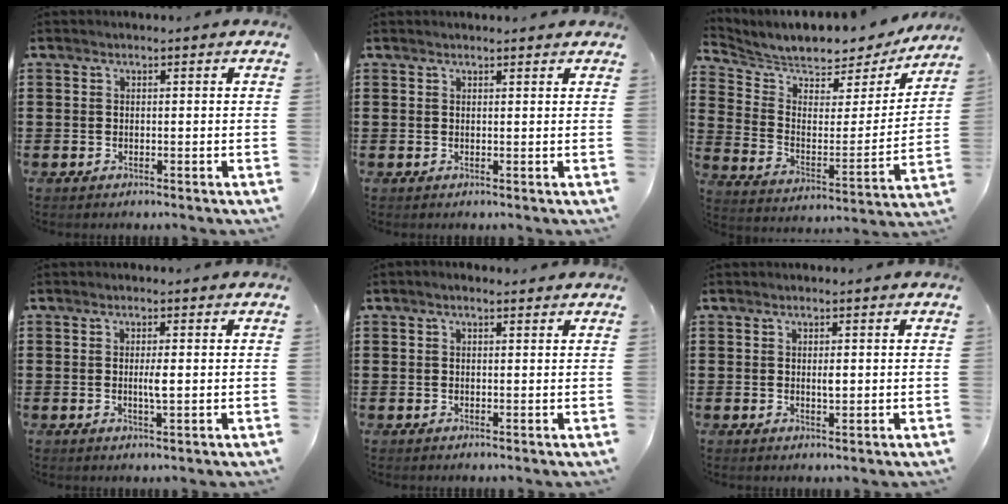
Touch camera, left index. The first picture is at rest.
{"total": 0.9, "force": [0.9, 0.0, 0.3], "torque": [-0.007, -0.001, 0.017]}
{"total": 5.8, "force": [5.6, 1.3, 0.7], "torque": [-0.051, -0.051, 0.094]}
{"total": 2.2, "force": [-0.1, 0.2, 2.2], "torque": [-0.042, -0.004, -0.004]}
{"total": 0.8, "force": [0.4, 0.3, 0.5], "torque": [-0.011, 0.004, 0.007]}
{"total": 1.4, "force": [0.1, 0.4, 1.3], "torque": [-0.026, 0.001, 0.001]}